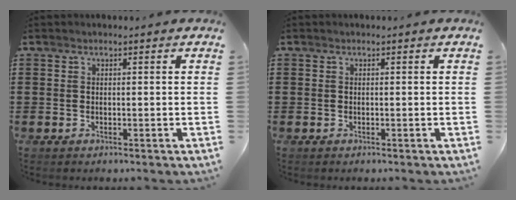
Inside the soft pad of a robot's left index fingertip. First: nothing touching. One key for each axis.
{"total": 0.0}